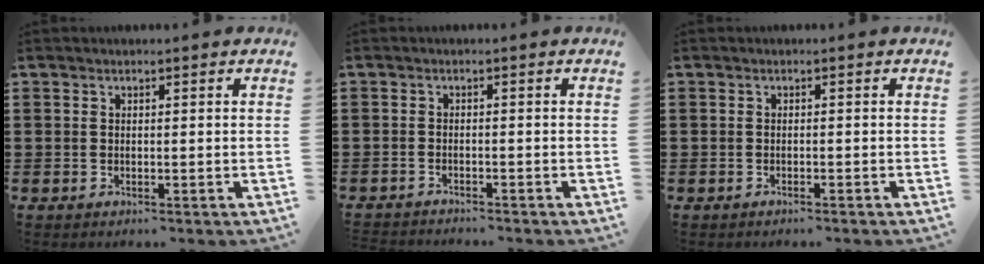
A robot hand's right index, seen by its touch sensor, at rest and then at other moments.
{"total": 1.2, "force": [-1.2, 0.0, -0.2], "torque": [0.000, 0.004, -0.026]}
{"total": 0.5, "force": [-0.5, -0.1, 0.2], "torque": [-0.005, -0.002, -0.009]}